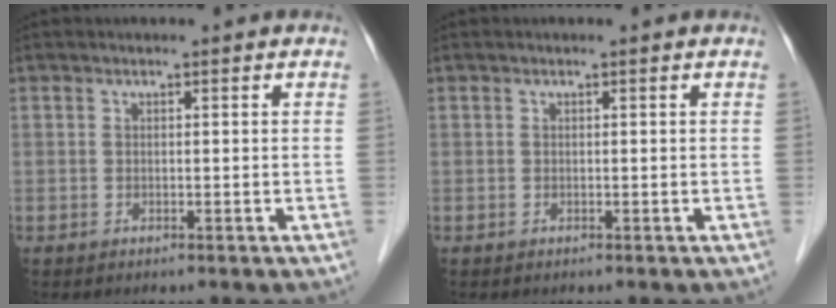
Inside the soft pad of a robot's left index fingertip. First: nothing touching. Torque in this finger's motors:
{"motor_torque": [0.01, 0.00, -0.03, -0.01]}